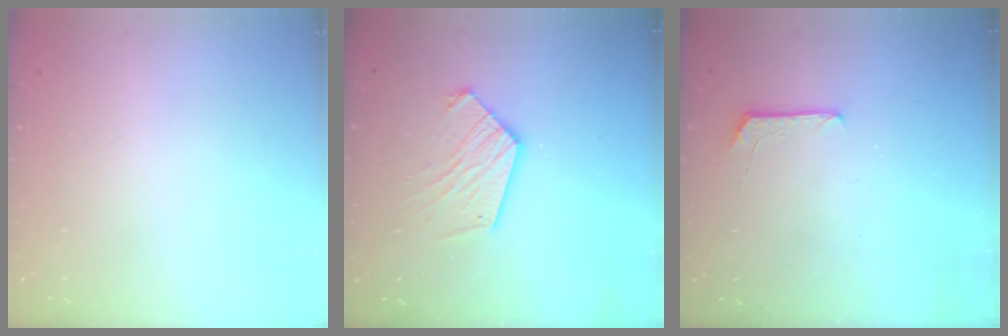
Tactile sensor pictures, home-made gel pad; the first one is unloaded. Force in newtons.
{"total": 12.7, "press": 12.7, "slide": 1.2}
{"total": 6.1, "press": 6.1, "slide": 0.6}